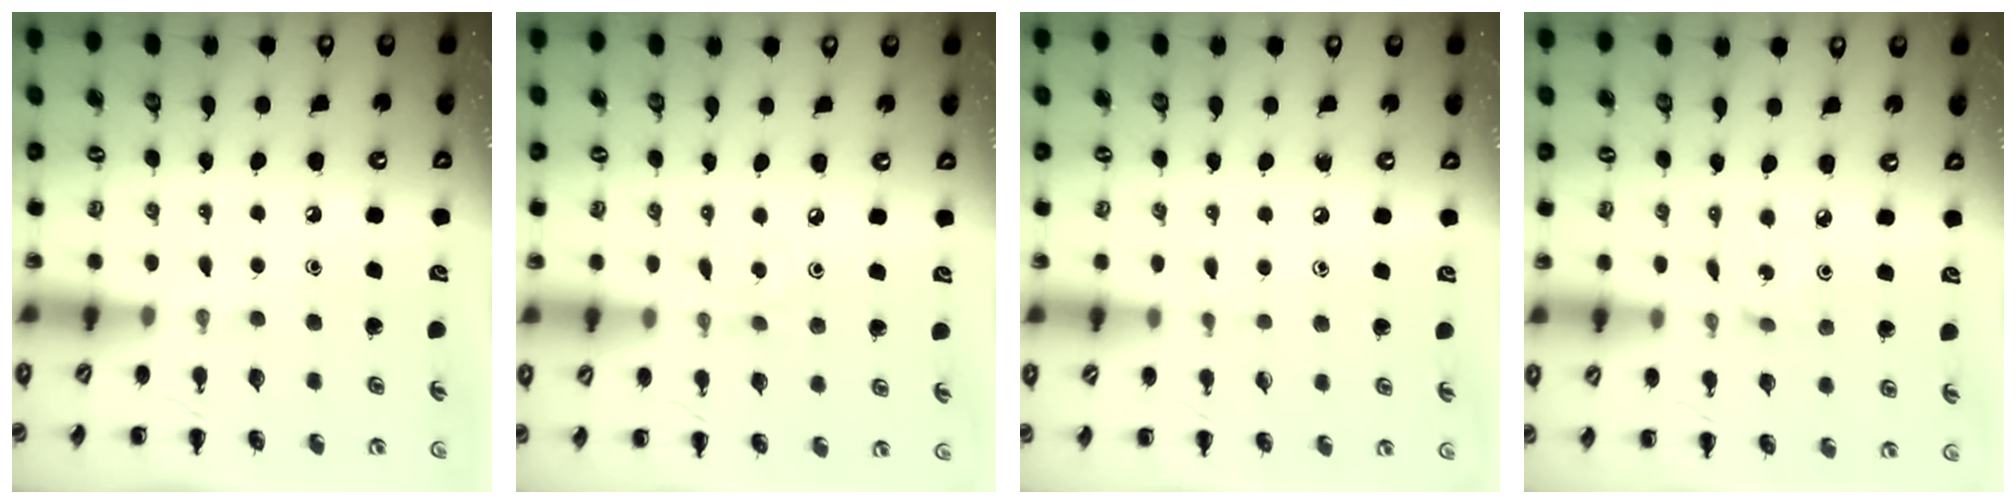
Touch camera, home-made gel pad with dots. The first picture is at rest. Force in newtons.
{"total": 2.0, "press": 1.9, "slide": 0.6}
{"total": 5.3, "press": 4.8, "slide": 2.1}
{"total": 1.5, "press": 1.4, "slide": 0.5}